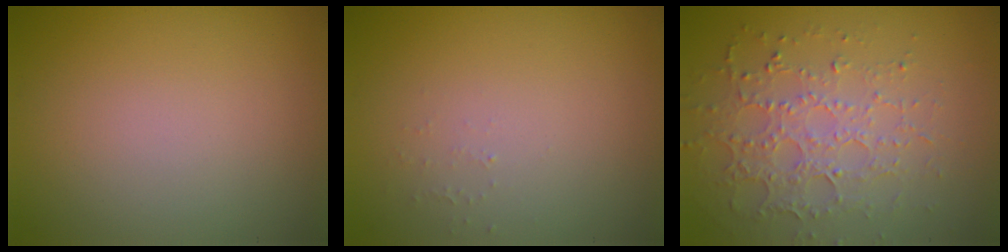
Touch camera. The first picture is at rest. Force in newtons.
{"total": 0.5, "press": 0.5, "slide": 0.1}
{"total": 3.5, "press": 3.4, "slide": 0.9}